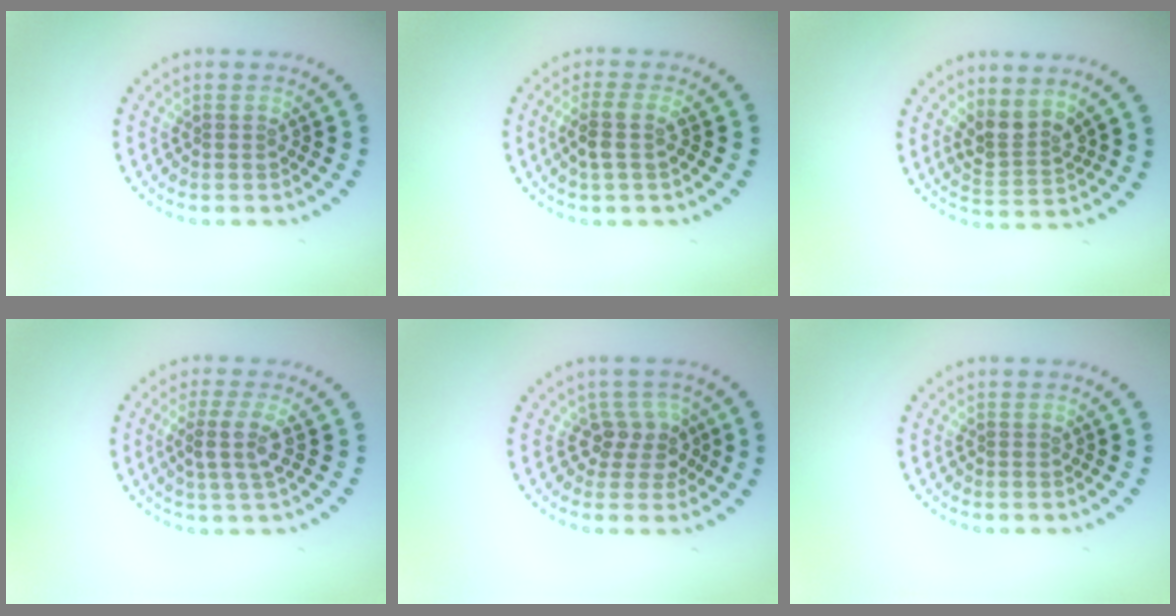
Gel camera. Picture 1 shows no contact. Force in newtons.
{"total": 2.2, "press": 1.8, "slide": 1.2}
{"total": 2.8, "press": 2.1, "slide": 1.9}
{"total": 2.7, "press": 2.2, "slide": 1.6}
{"total": 2.6, "press": 2.0, "slide": 1.5}
{"total": 0.0}